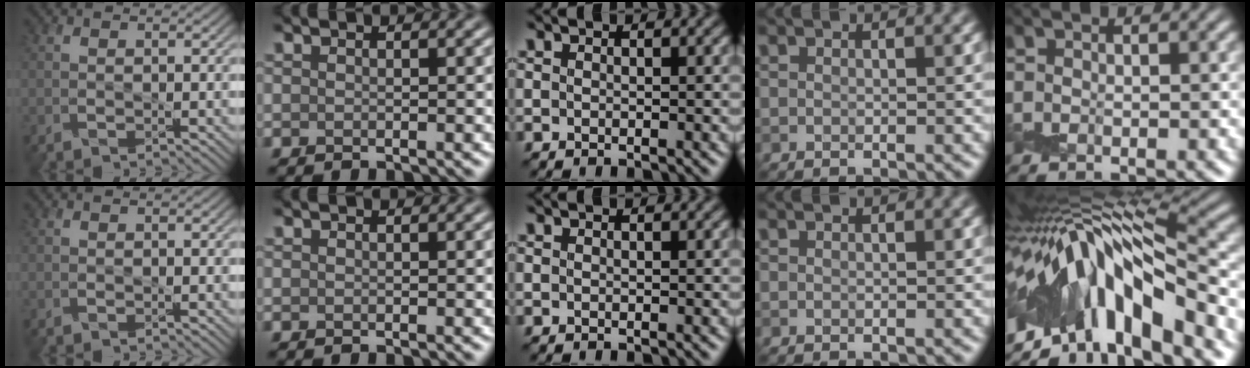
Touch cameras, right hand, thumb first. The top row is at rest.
{"little": {"total": 13.1, "force": [-4.1, 3.8, 11.9], "torque": [-0.188, 0.026, -0.067]}}